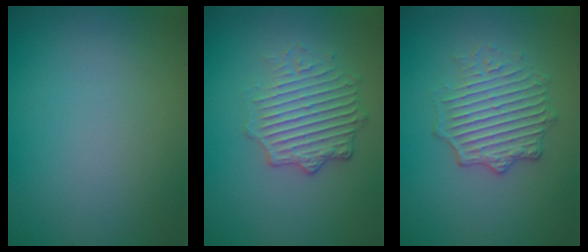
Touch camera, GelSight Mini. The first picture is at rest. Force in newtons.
{"total": 4.7, "press": 3.5, "slide": 3.1}
{"total": 3.9, "press": 3.5, "slide": 1.6}